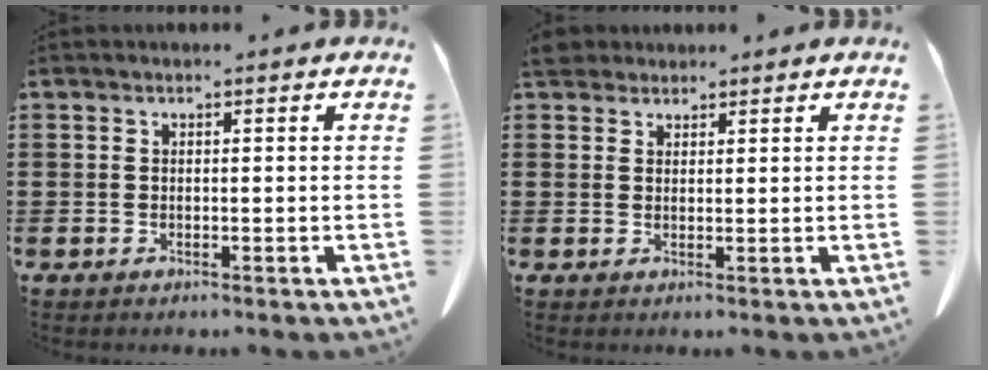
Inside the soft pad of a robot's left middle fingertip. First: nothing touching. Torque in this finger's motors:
{"motor_torque": [1.01, 0.00, 0.21, 0.13]}